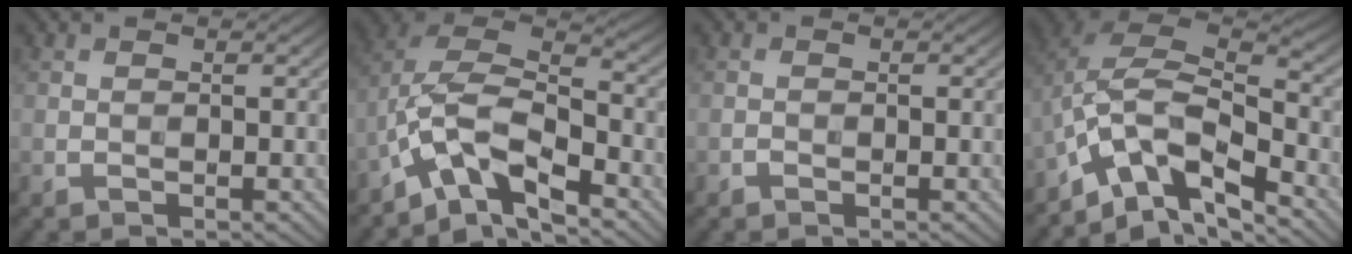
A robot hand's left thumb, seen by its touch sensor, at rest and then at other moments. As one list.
[{"total": 10.6, "force": [-6.7, 4.4, 7.0], "torque": [-0.132, 0.001, -0.143]}, {"total": 0.5, "force": [-0.4, 0.3, 0.1], "torque": [-0.001, -0.002, -0.008]}, {"total": 11.3, "force": [-7.0, 5.2, 7.2], "torque": [-0.140, -0.003, -0.143]}]